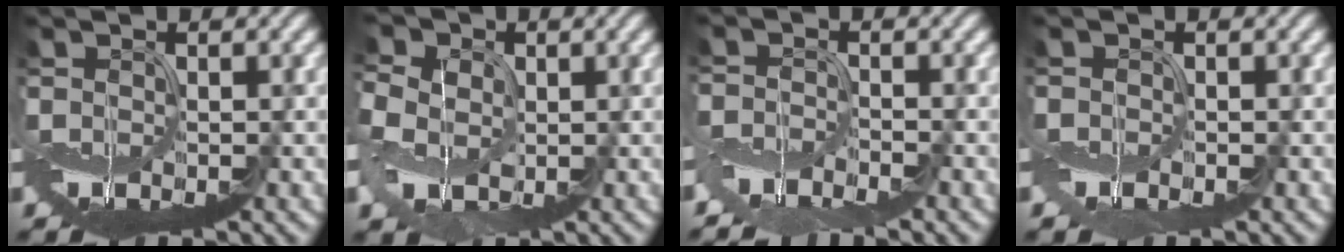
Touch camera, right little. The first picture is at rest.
{"total": 8.5, "force": [0.2, 7.2, 4.5], "torque": [-0.106, 0.004, -0.025]}
{"total": 3.6, "force": [-3.3, 0.6, 1.4], "torque": [-0.027, -0.009, -0.074]}
{"total": 1.1, "force": [-0.9, 0.5, 0.5], "torque": [-0.011, -0.006, -0.019]}